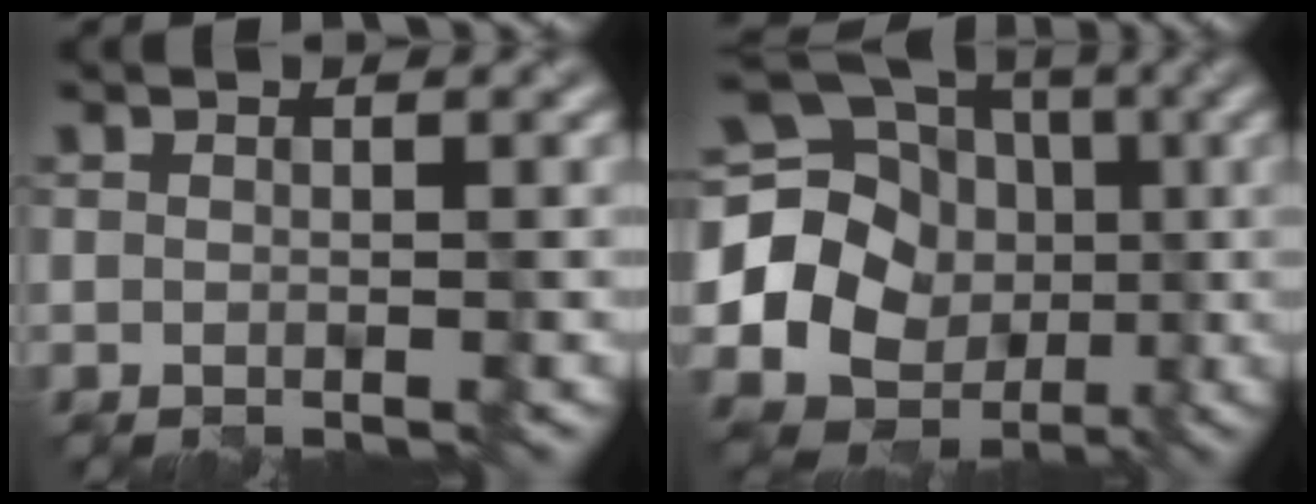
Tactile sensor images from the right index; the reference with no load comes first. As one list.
[{"total": 20.2, "force": [-1.2, 18.8, 7.3], "torque": [-0.165, 0.008, -0.048]}]